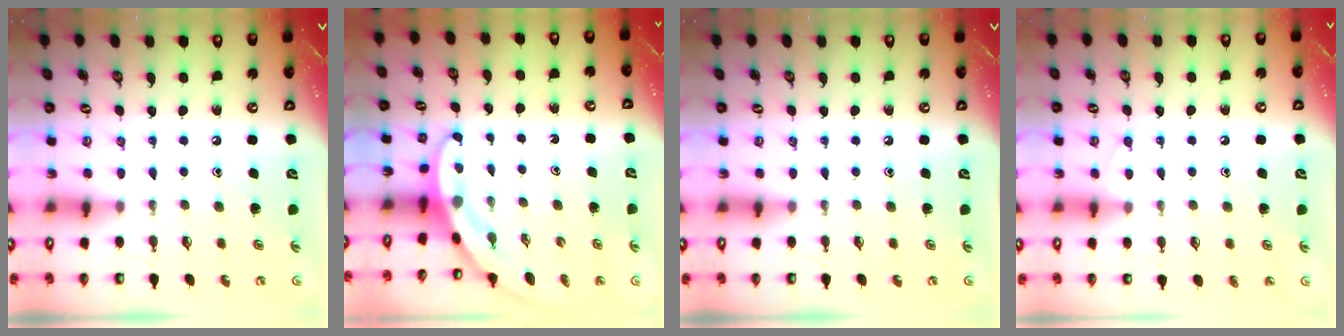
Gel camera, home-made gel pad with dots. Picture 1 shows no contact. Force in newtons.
{"total": 3.3, "press": 3.3, "slide": 0.1}
{"total": 0.0}
{"total": 5.4, "press": 5.4, "slide": 0.6}